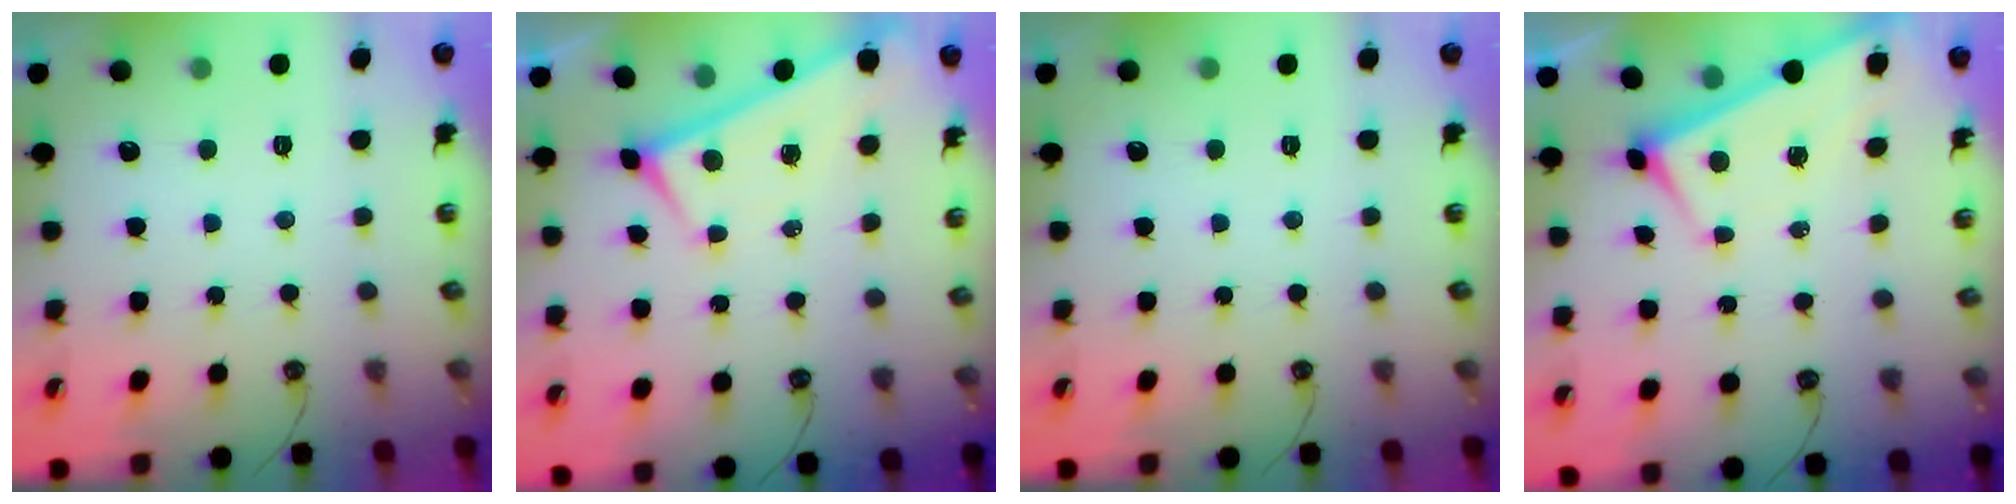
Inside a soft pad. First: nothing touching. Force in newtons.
{"total": 0.0}
{"total": 0.0}
{"total": 2.7, "press": 2.7, "slide": 0.3}